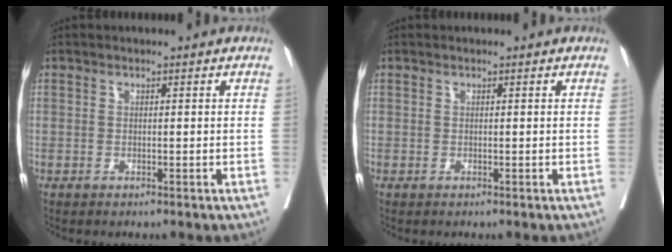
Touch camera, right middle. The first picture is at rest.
{"total": 0.0}